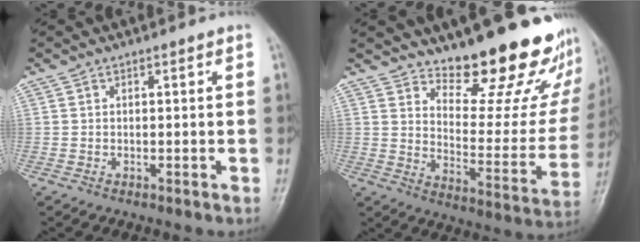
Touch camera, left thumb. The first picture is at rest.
{"total": 22.0, "force": [17.8, 7.1, 10.9], "torque": [-0.098, -0.148, 0.239]}